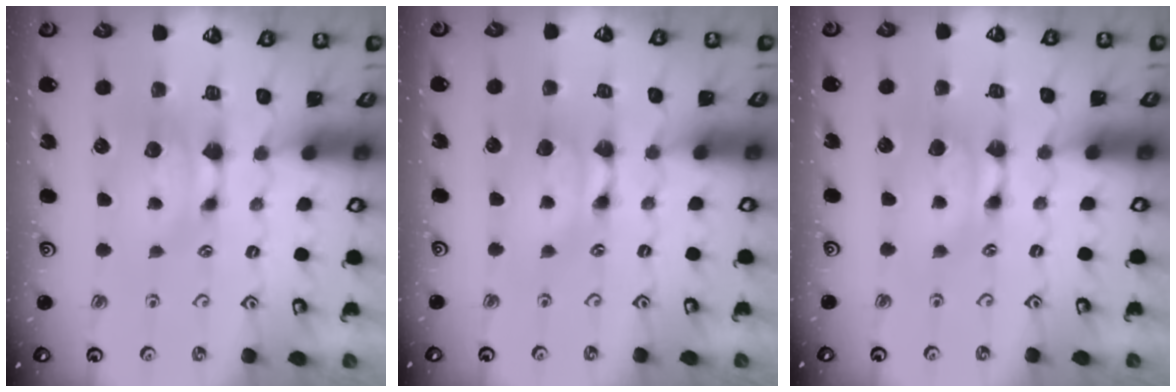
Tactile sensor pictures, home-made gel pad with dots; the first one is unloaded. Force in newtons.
{"total": 1.6, "press": 1.6, "slide": 0.1}
{"total": 1.6, "press": 1.6, "slide": 0.1}